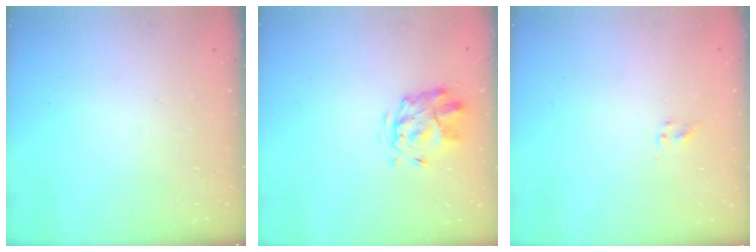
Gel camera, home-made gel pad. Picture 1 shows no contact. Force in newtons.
{"total": 2.8, "press": 2.5, "slide": 1.4}
{"total": 1.9, "press": 1.7, "slide": 0.9}